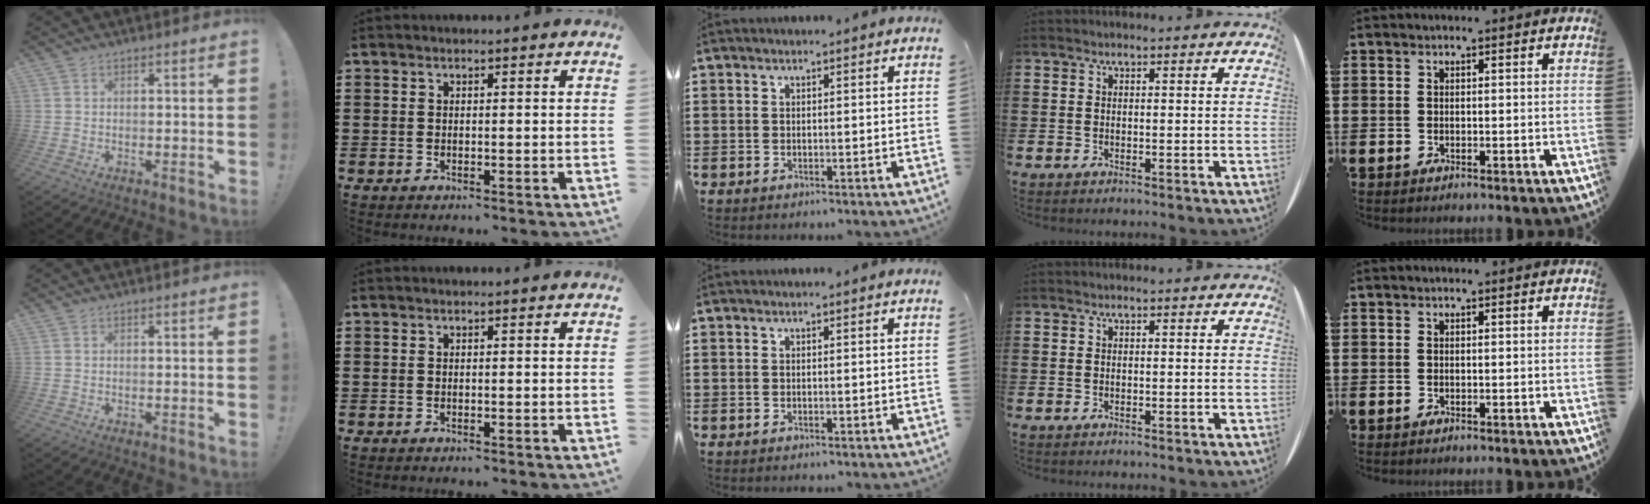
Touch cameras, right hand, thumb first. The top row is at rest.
{}